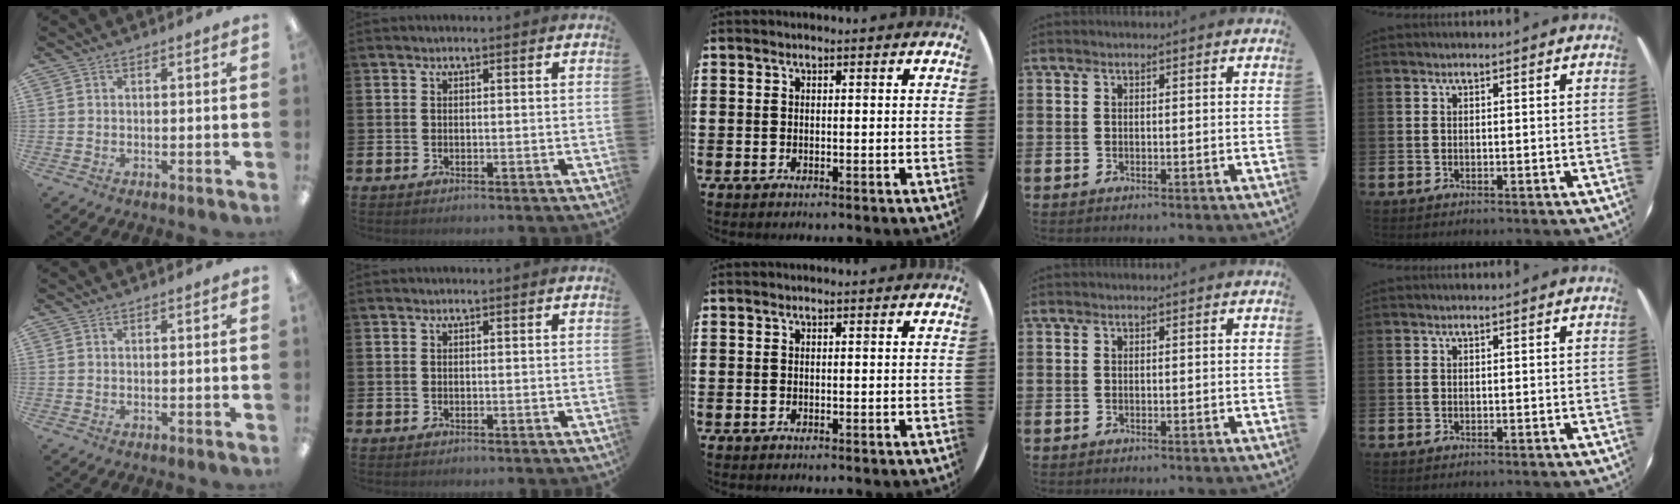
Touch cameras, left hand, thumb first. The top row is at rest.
{}